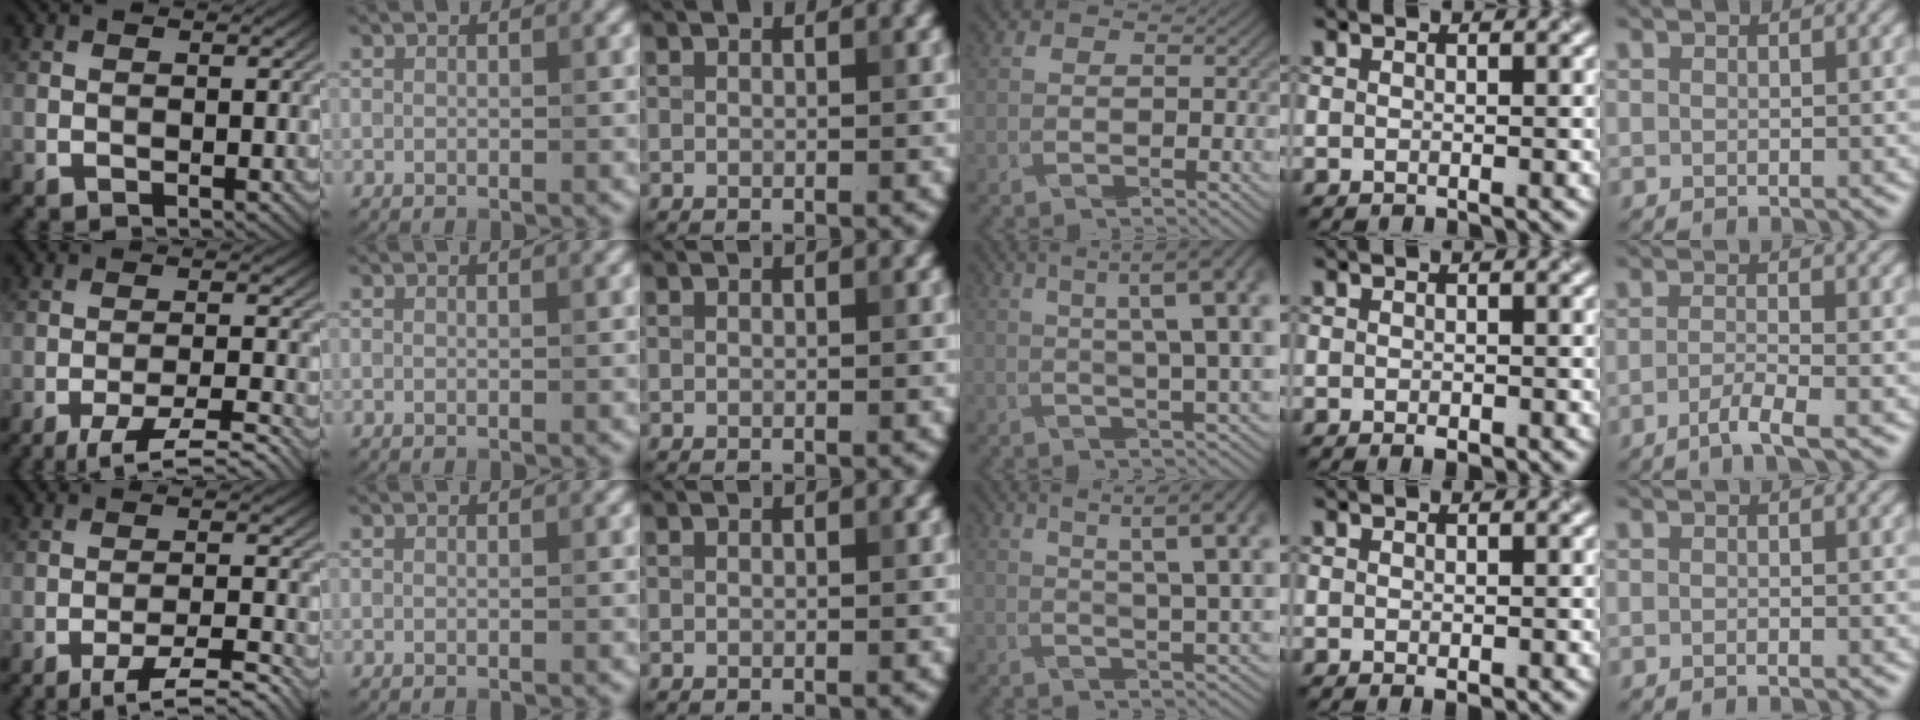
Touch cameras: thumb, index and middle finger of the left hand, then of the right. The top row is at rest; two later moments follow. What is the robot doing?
{"motion": "pour", "object": "sugar"}